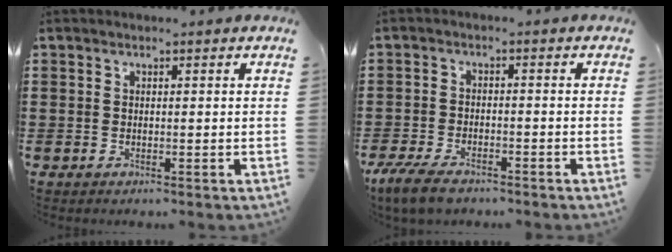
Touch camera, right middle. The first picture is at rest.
{"total": 4.5, "force": [-3.7, 1.5, 2.2], "torque": [-0.058, -0.002, -0.075]}